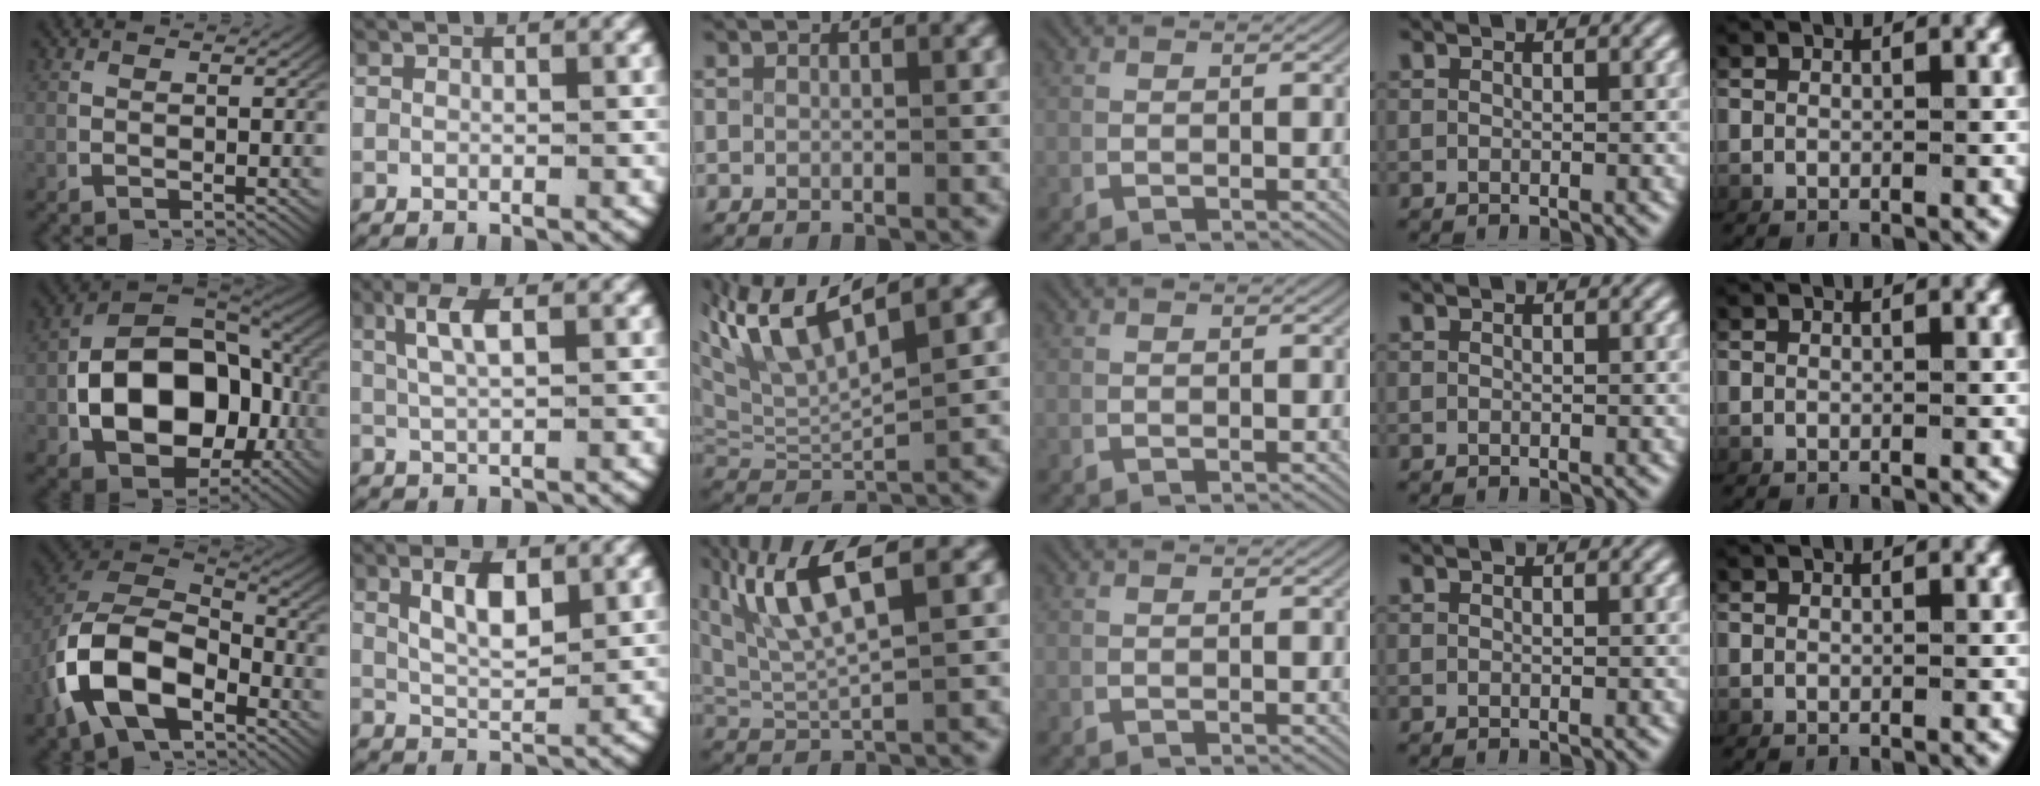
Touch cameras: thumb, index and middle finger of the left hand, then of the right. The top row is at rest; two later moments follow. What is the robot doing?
{"motion": "lift_and_place", "object": "photo album"}